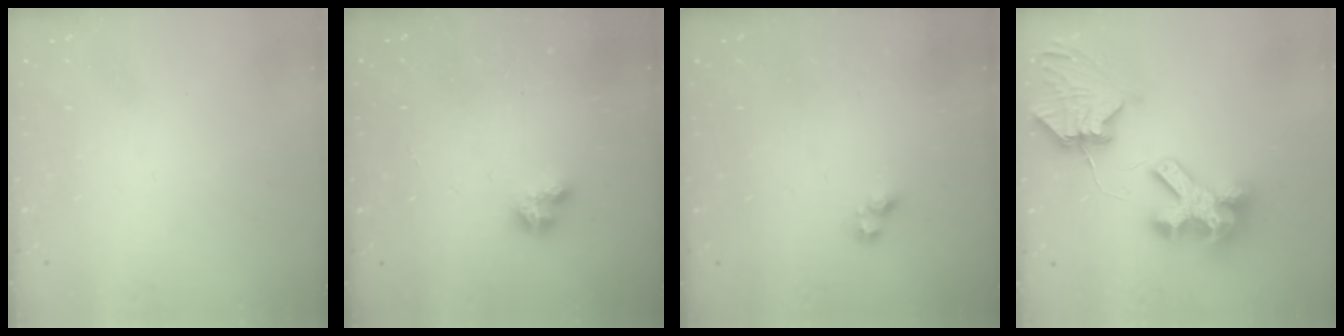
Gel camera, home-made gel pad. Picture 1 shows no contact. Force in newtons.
{"total": 3.1, "press": 3.1, "slide": 0.3}
{"total": 1.6, "press": 1.5, "slide": 0.3}
{"total": 11.3, "press": 11.2, "slide": 1.5}